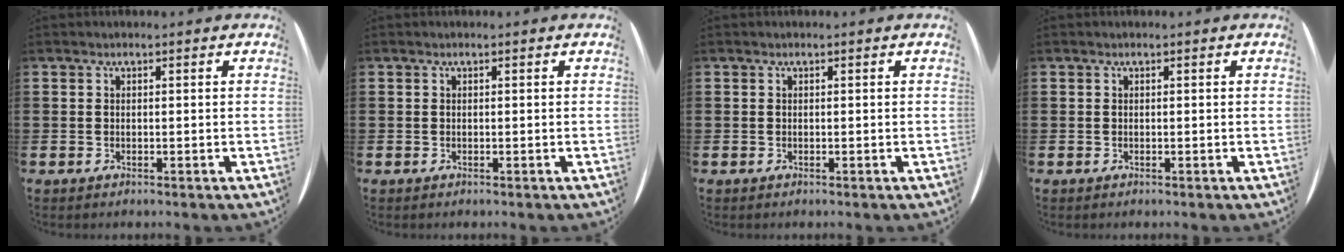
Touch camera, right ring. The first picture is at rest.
{"total": 0.0}
{"total": 0.0}
{"total": 0.0}